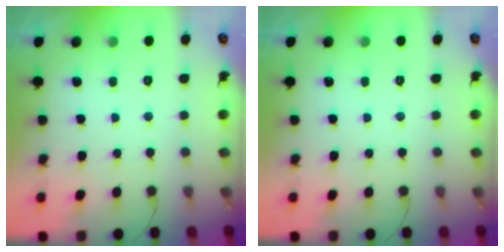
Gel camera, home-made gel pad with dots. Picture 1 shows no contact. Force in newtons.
{"total": 0.0}